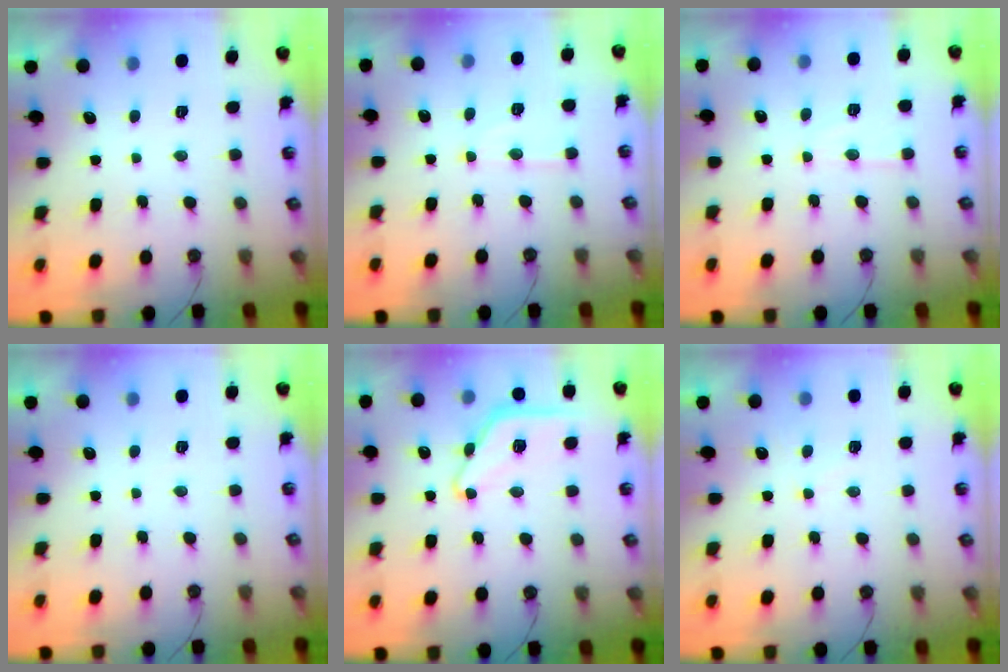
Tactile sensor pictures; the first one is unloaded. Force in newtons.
{"total": 8.4, "press": 8.3, "slide": 0.7}
{"total": 7.9, "press": 7.9, "slide": 0.6}
{"total": 3.1, "press": 3.1, "slide": 0.4}
{"total": 12.1, "press": 12.0, "slide": 0.6}
{"total": 5.3, "press": 5.3, "slide": 0.6}